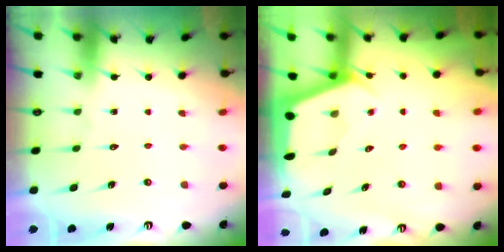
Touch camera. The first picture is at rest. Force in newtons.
{"total": 2.4, "press": 2.3, "slide": 0.3}